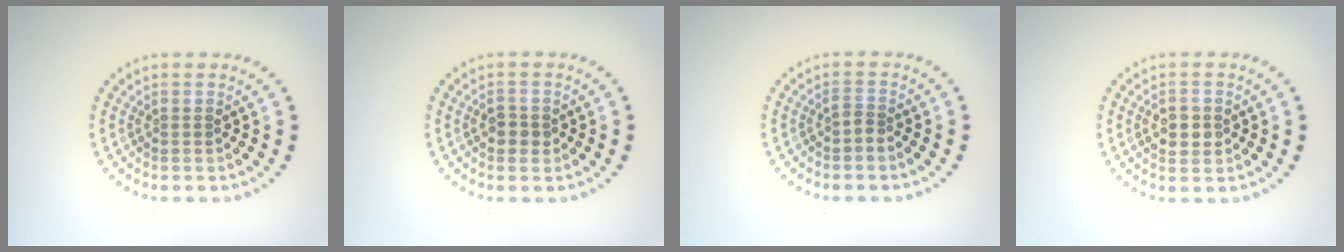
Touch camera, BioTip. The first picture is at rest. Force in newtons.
{"total": 1.6, "press": 1.6, "slide": 0.1}
{"total": 0.8, "press": 0.4, "slide": 0.6}
{"total": 2.8, "press": 2.8, "slide": 0.2}